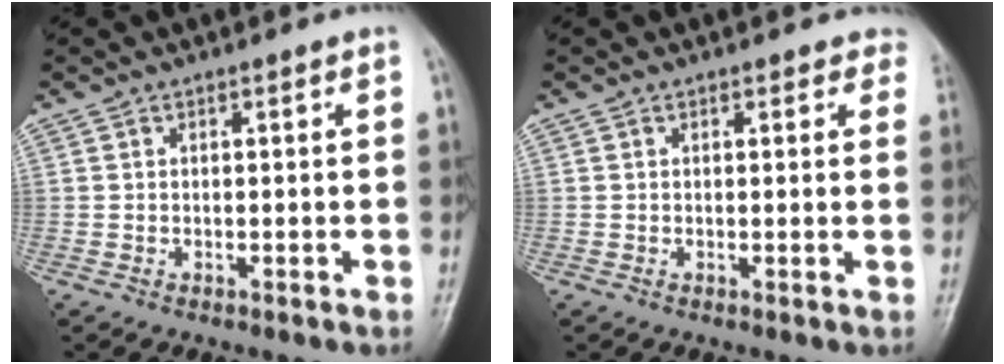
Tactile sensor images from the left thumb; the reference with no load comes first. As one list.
[{"total": 2.9, "force": [2.3, 1.6, 0.7], "torque": [0.025, -0.006, 0.009]}]